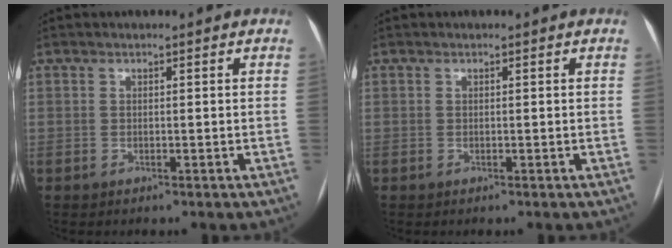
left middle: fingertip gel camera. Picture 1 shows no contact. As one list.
[{"total": 0.0}]